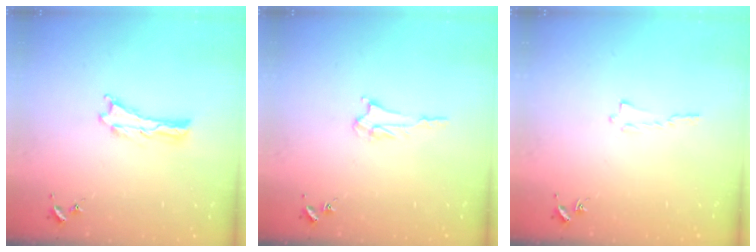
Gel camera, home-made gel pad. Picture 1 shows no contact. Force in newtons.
{"total": 3.0, "press": 3.0, "slide": 0.3}
{"total": 0.0}